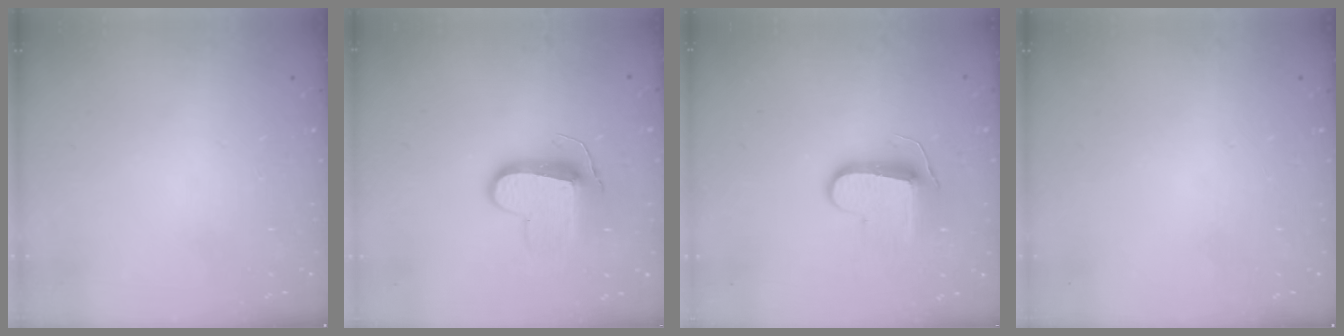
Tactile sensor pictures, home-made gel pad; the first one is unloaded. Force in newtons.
{"total": 10.3, "press": 10.2, "slide": 0.5}
{"total": 9.3, "press": 9.3, "slide": 0.4}
{"total": 0.0}